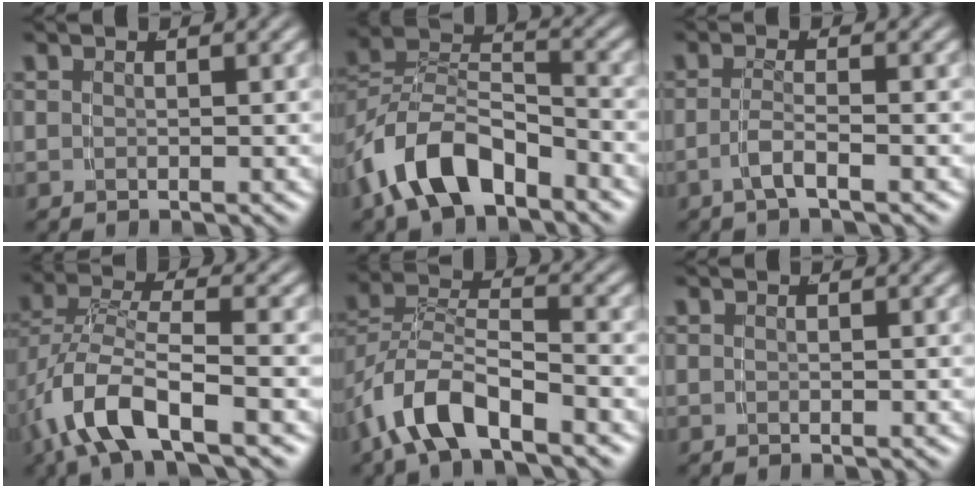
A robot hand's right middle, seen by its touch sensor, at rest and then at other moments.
{"total": 7.5, "force": [-2.4, 5.3, 4.8], "torque": [-0.107, -0.024, -0.032]}
{"total": 1.8, "force": [-1.0, 0.1, 1.4], "torque": [-0.025, -0.006, -0.016]}
{"total": 6.1, "force": [-1.2, 3.2, 5.1], "torque": [-0.119, -0.026, -0.003]}
{"total": 5.0, "force": [-1.9, 3.0, 3.5], "torque": [-0.083, -0.015, -0.027]}
{"total": 0.0}